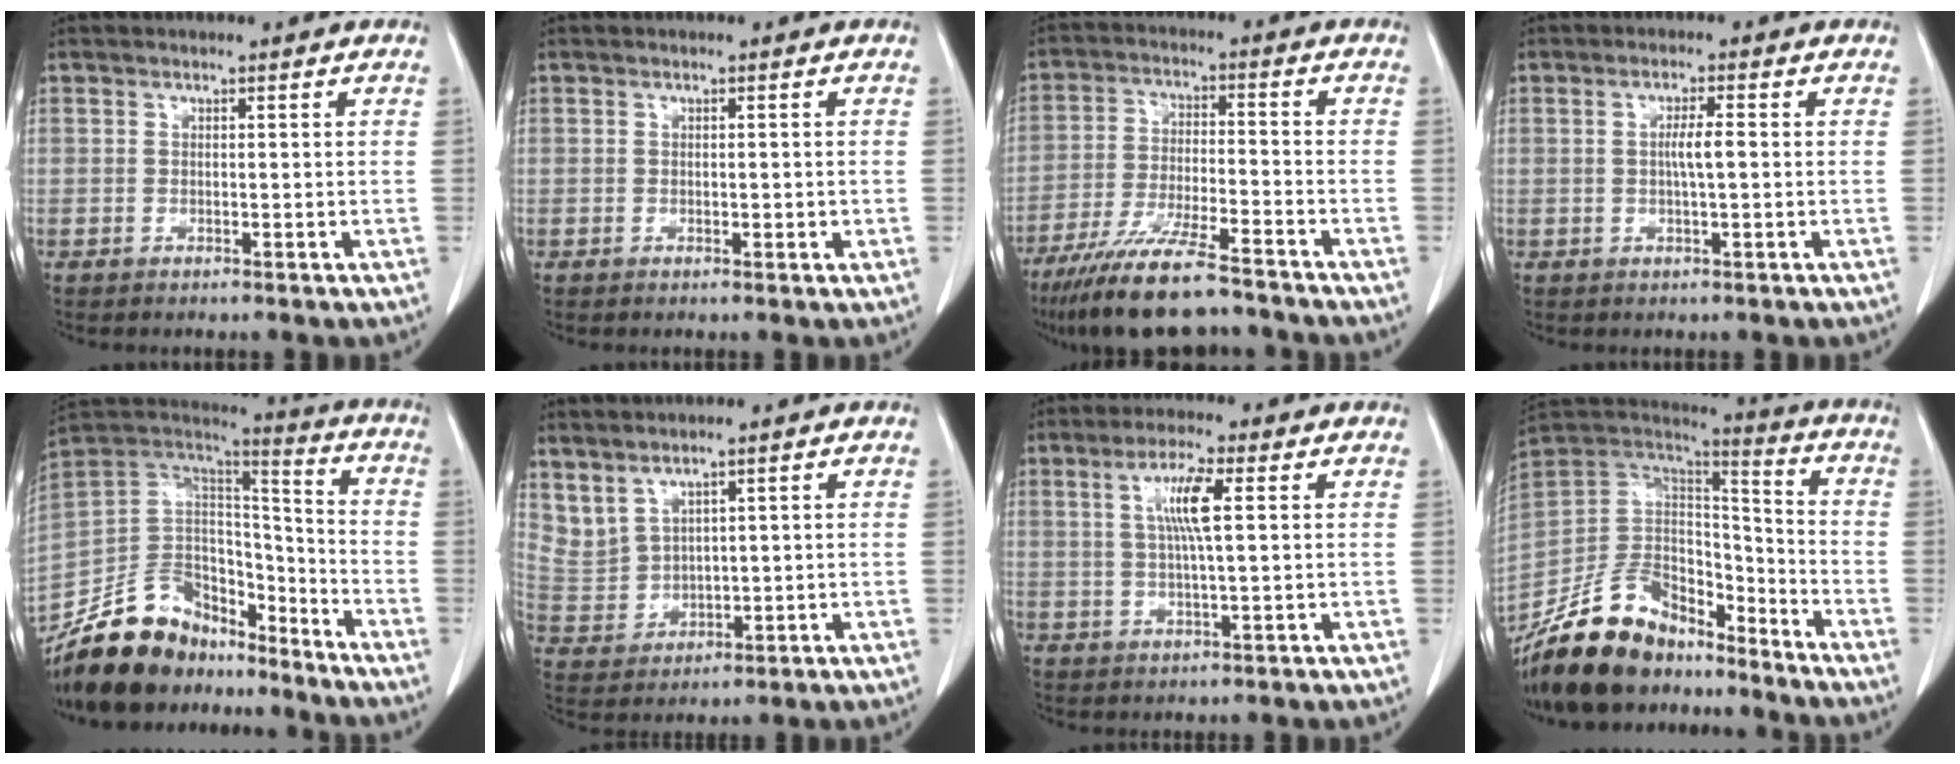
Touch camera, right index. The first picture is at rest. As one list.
[{"total": 0.9, "force": [-0.2, 0.4, 0.7], "torque": [-0.011, -0.001, 0.000]}, {"total": 13.7, "force": [-11.3, 1.5, 7.6], "torque": [-0.139, -0.028, -0.191]}, {"total": 2.8, "force": [0.0, 0.1, 2.8], "torque": [-0.053, 0.001, -0.001]}, {"total": 17.8, "force": [-14.8, 8.4, 5.5], "torque": [-0.092, 0.059, -0.255]}, {"total": 5.5, "force": [4.3, 2.5, 2.4], "torque": [-0.057, 0.005, 0.113]}, {"total": 5.9, "force": [1.5, 0.3, 5.7], "torque": [-0.110, 0.003, 0.030]}, {"total": 19.6, "force": [-15.8, 8.1, 8.4], "torque": [-0.165, 0.032, -0.285]}]